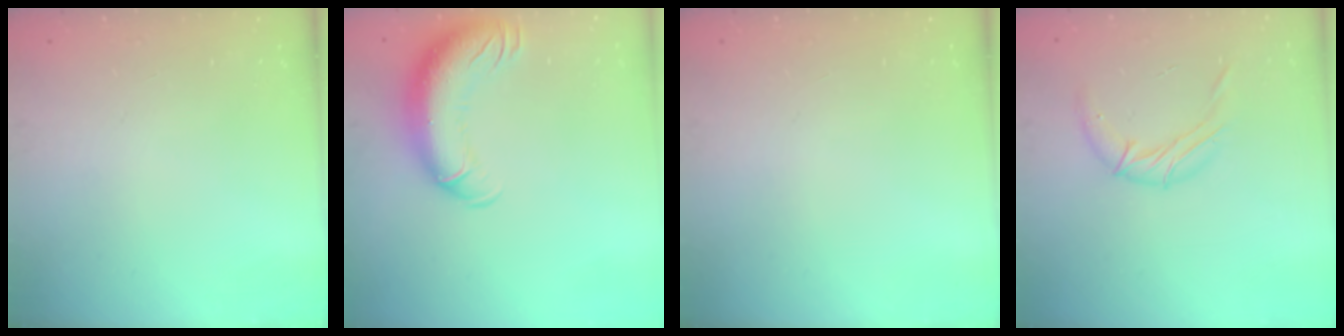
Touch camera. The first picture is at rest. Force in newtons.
{"total": 14.6, "press": 14.2, "slide": 3.3}
{"total": 0.0}
{"total": 9.5, "press": 9.5, "slide": 0.7}